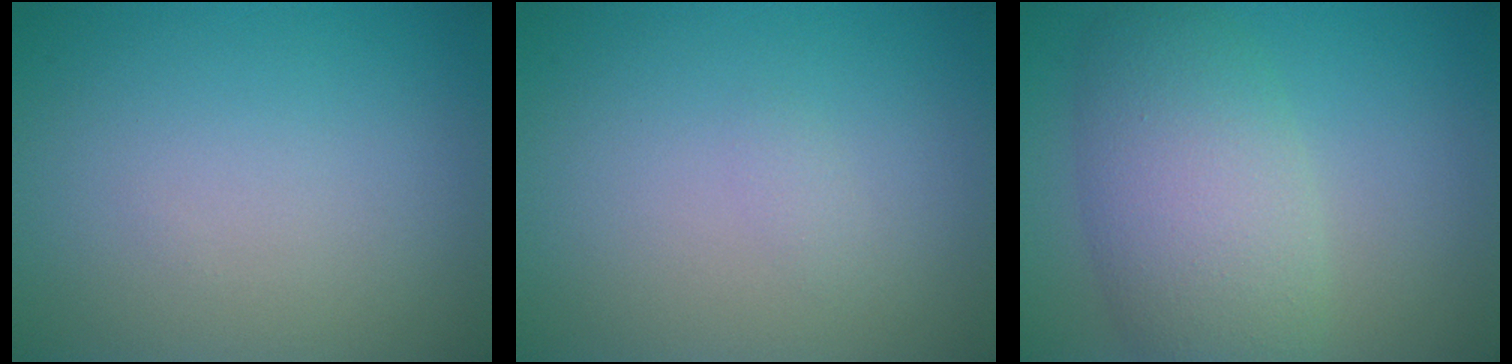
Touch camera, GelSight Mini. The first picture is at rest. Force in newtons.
{"total": 0.6, "press": 0.6, "slide": 0.0}
{"total": 7.0, "press": 7.0, "slide": 0.2}